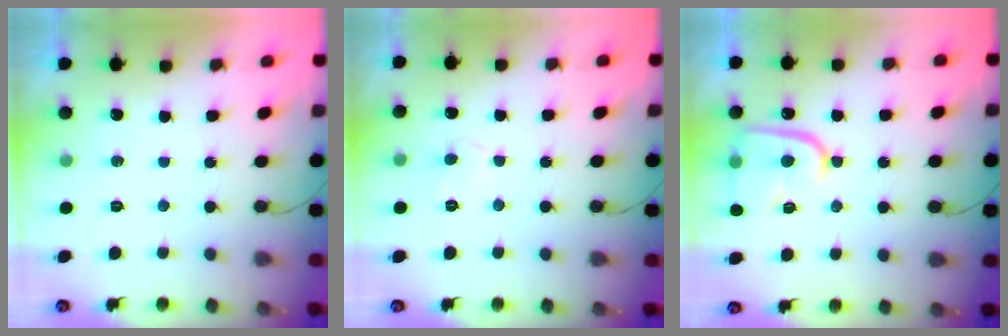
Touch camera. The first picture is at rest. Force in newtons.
{"total": 5.5, "press": 5.5, "slide": 0.3}
{"total": 13.8, "press": 13.7, "slide": 1.4}